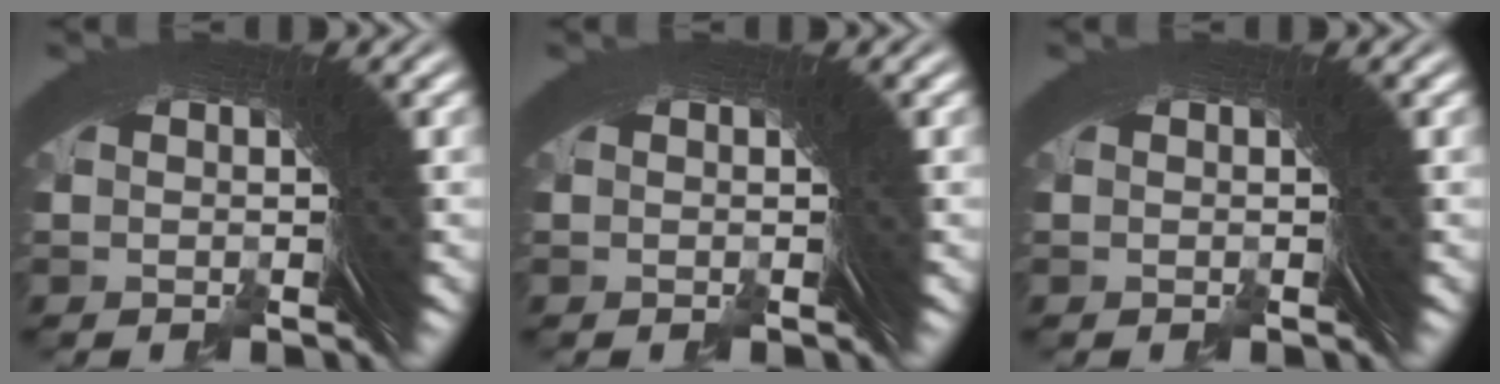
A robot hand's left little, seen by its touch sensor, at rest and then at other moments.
{"total": 0.0}
{"total": 0.0}